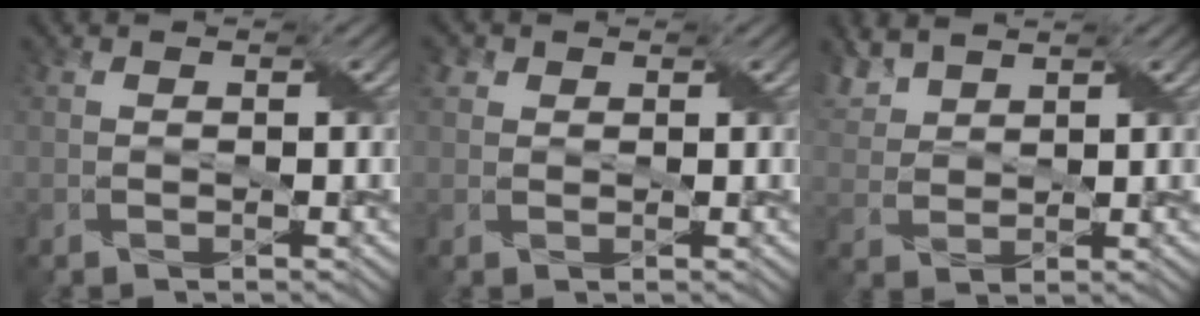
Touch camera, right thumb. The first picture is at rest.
{"total": 1.8, "force": [1.0, 1.4, 0.5], "torque": [-0.015, 0.005, 0.014]}
{"total": 4.7, "force": [3.6, 2.1, 2.2], "torque": [-0.068, 0.014, 0.079]}